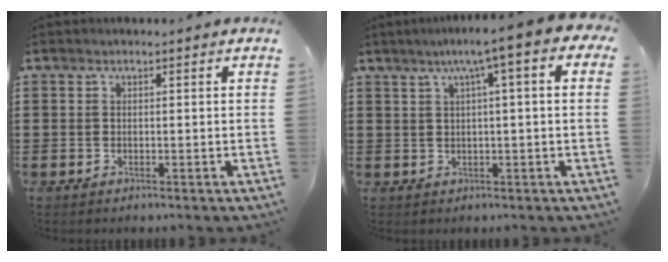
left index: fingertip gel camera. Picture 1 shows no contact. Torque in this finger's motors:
{"motor_torque": [2.14, 0.00, 0.75, 0.21]}